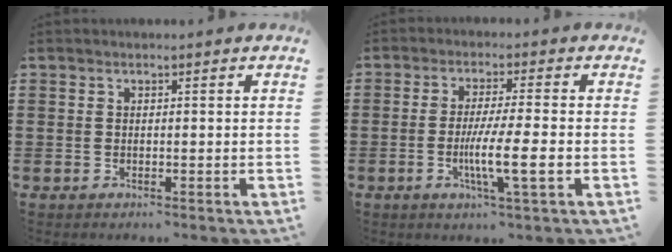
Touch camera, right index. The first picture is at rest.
{"total": 7.7, "force": [-1.8, 0.4, 7.5], "torque": [-0.139, -0.016, -0.034]}